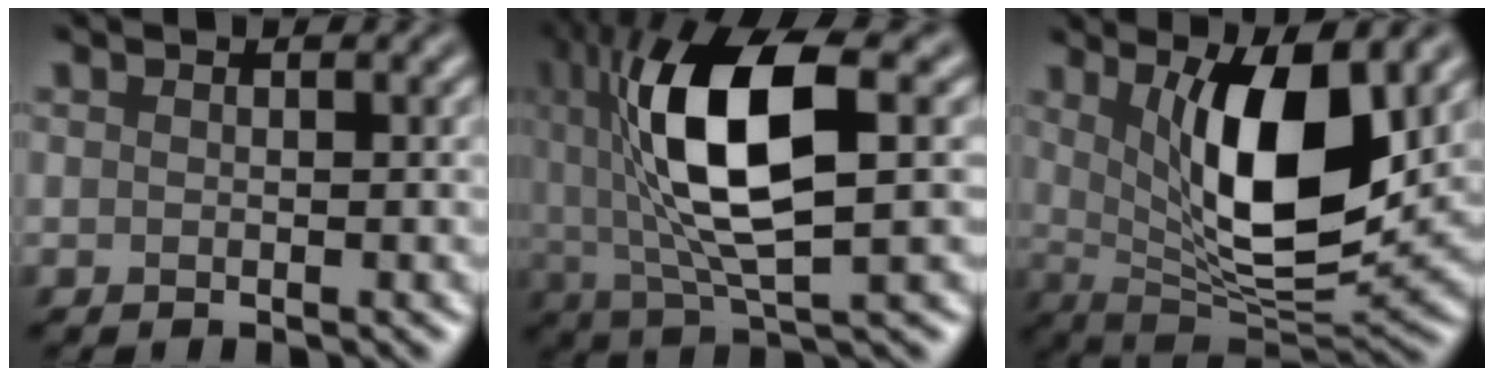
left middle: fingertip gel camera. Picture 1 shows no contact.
{"total": 11.4, "force": [1.9, 3.7, 10.6], "torque": [-0.202, 0.012, 0.036]}
{"total": 10.4, "force": [3.0, 3.6, 9.3], "torque": [-0.149, -0.020, 0.056]}